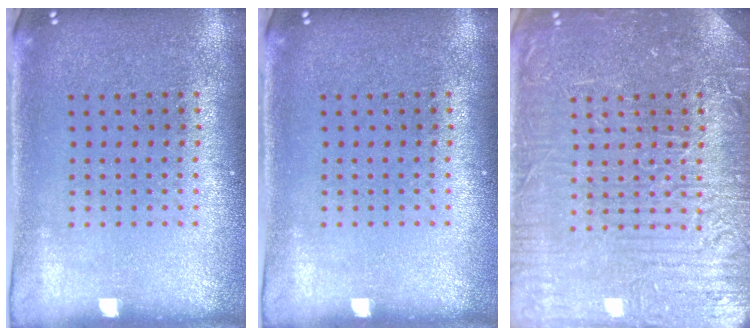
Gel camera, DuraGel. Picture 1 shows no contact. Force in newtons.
{"total": 0.0}
{"total": 7.7, "press": 7.7, "slide": 1.1}